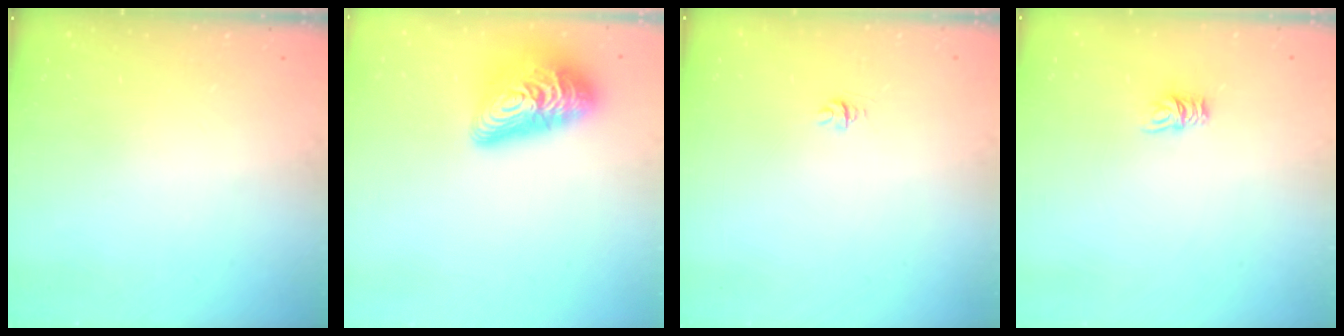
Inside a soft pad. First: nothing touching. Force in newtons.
{"total": 18.6, "press": 18.6, "slide": 1.2}
{"total": 4.0, "press": 4.0, "slide": 0.4}
{"total": 7.2, "press": 7.2, "slide": 0.5}